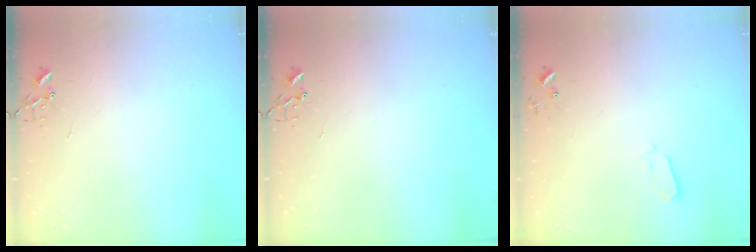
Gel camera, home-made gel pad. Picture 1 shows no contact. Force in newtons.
{"total": 0.0}
{"total": 2.7, "press": 2.6, "slide": 0.4}